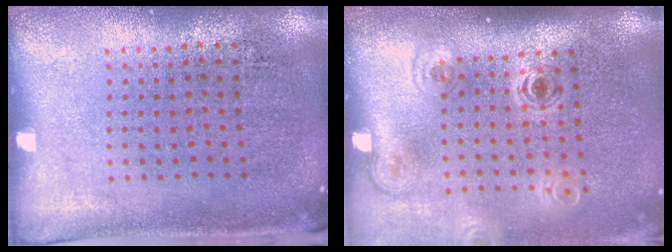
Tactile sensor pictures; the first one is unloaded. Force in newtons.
{"total": 1.8, "press": 1.2, "slide": 1.4}